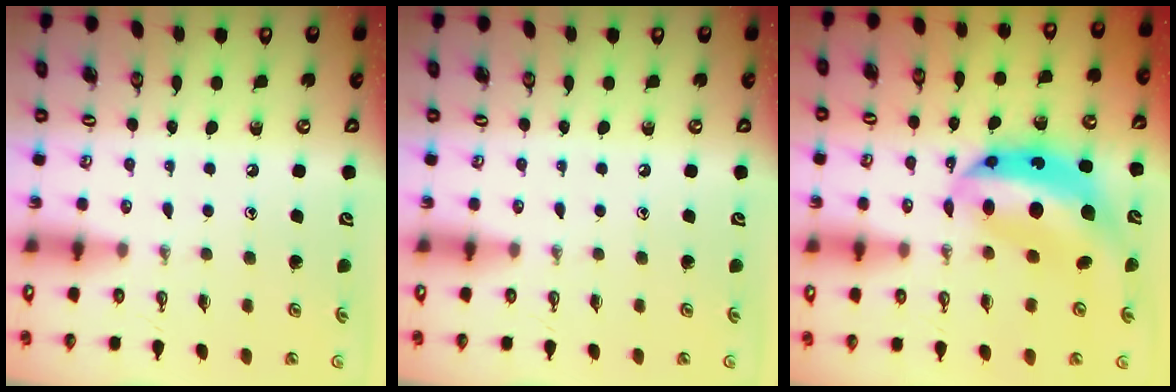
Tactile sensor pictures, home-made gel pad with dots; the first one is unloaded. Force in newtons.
{"total": 0.0}
{"total": 14.1, "press": 14.1, "slide": 1.1}